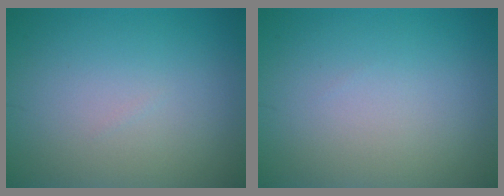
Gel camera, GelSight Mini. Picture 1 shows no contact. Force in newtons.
{"total": 0.0}